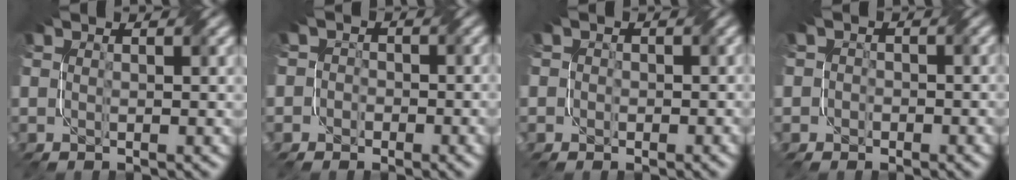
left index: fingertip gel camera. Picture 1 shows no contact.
{"total": 3.7, "force": [-0.6, 3.5, 0.9], "torque": [0.004, 0.016, -0.046]}
{"total": 2.1, "force": [0.3, 2.0, 0.6], "torque": [0.005, 0.005, -0.012]}
{"total": 2.3, "force": [-0.2, 2.2, 0.6], "torque": [0.005, 0.008, -0.019]}